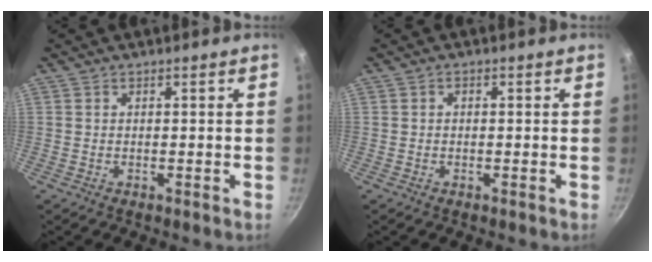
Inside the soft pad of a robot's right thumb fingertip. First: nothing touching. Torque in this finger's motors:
{"motor_torque": [-0.29, 0.07, -0.20, -0.04, 0.05]}